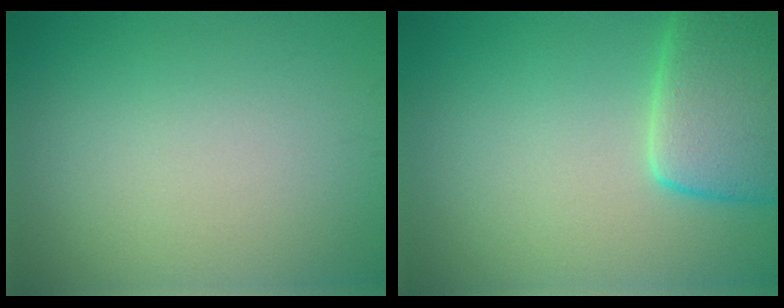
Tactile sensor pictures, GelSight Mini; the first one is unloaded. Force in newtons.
{"total": 6.6, "press": 6.6, "slide": 0.5}